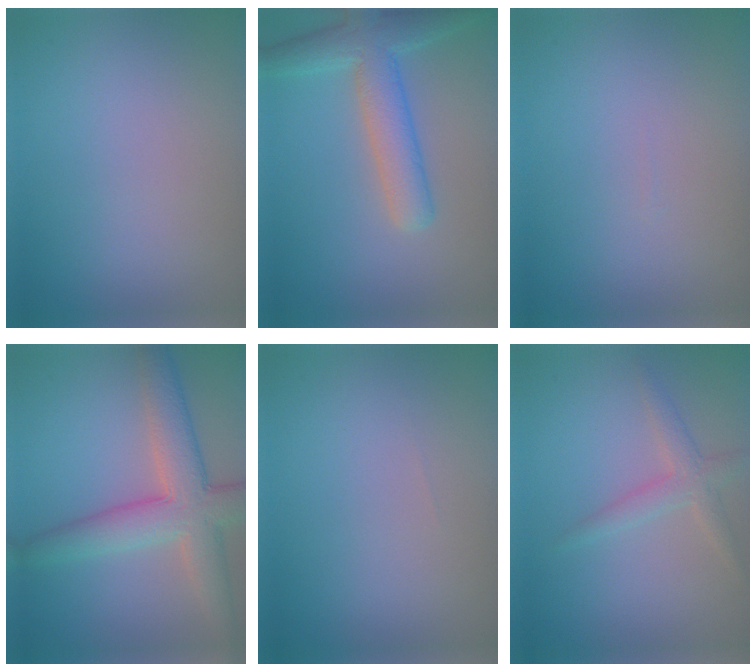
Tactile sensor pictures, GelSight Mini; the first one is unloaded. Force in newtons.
{"total": 5.1, "press": 5.1, "slide": 0.2}
{"total": 0.0}
{"total": 6.5, "press": 6.4, "slide": 0.4}
{"total": 0.0}
{"total": 2.2, "press": 2.1, "slide": 0.1}